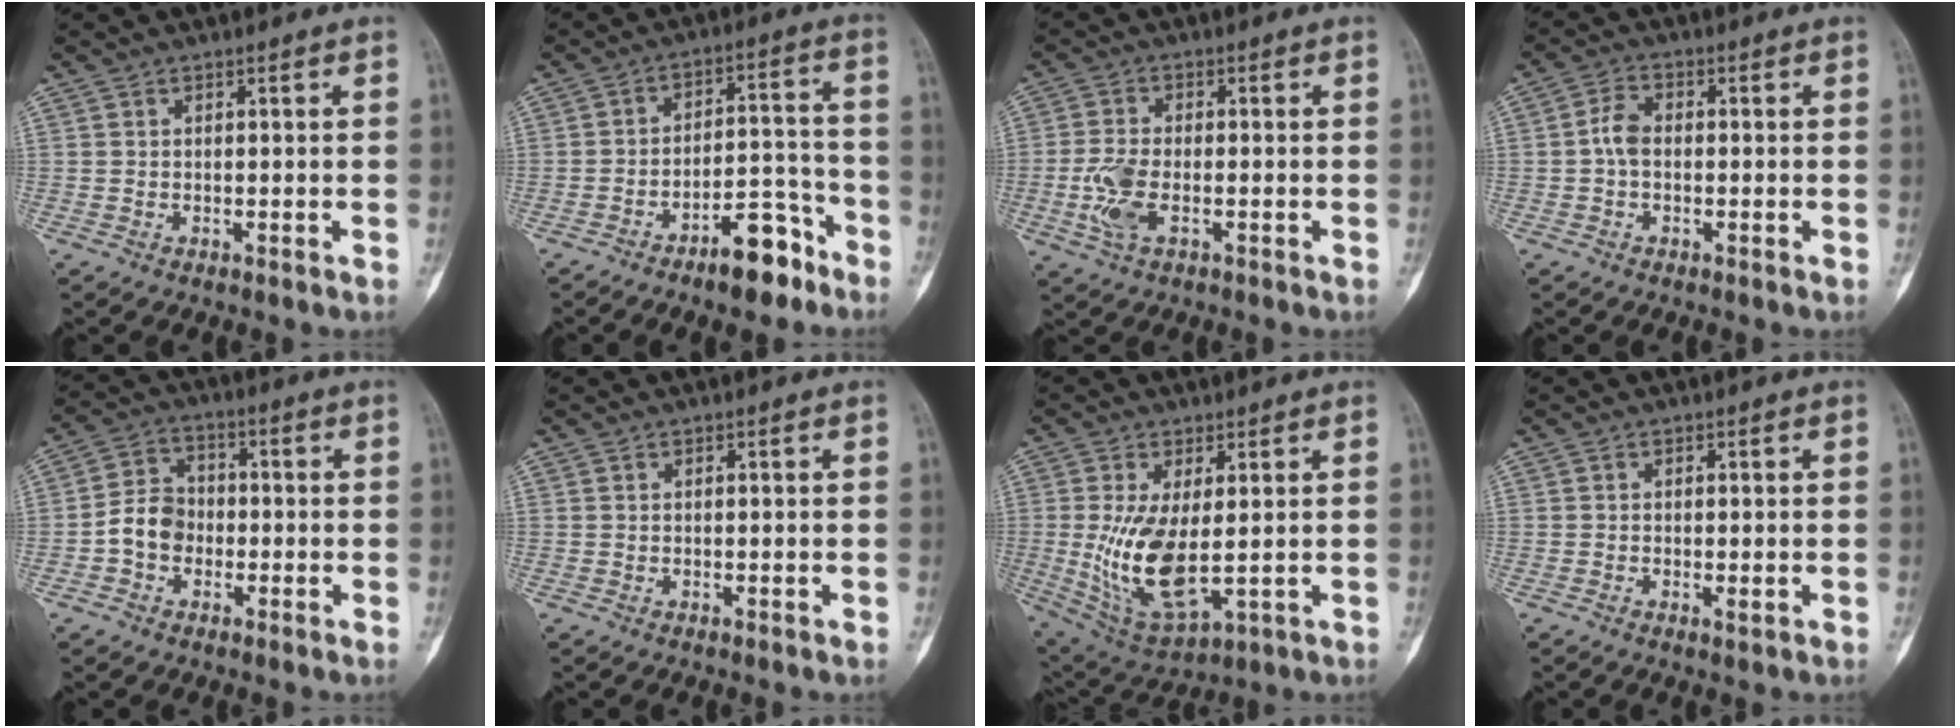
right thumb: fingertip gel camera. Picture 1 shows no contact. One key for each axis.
{"total": 10.2, "fx": -6.9, "fy": 4.0, "fz": 6.3, "tx": -0.082, "ty": 0.068, "tz": -0.109}
{"total": 6.5, "fx": -1.7, "fy": 3.1, "fz": 5.4, "tx": -0.129, "ty": 0.002, "tz": -0.033}
{"total": 3.8, "fx": -0.5, "fy": 2.4, "fz": 2.9, "tx": -0.053, "ty": 0.012, "tz": -0.017}
{"total": 7.0, "fx": -1.7, "fy": 5.6, "fz": 3.7, "tx": -0.049, "ty": 0.027, "tz": -0.044}
{"total": 0.0}
{"total": 12.6, "fx": -0.1, "fy": 5.6, "fz": 11.3, "tx": -0.216, "ty": -0.021, "tz": 0.018}
{"total": 1.0, "fx": -0.2, "fy": 0.4, "fz": 0.9, "tx": -0.016, "ty": -0.003, "tz": -0.005}